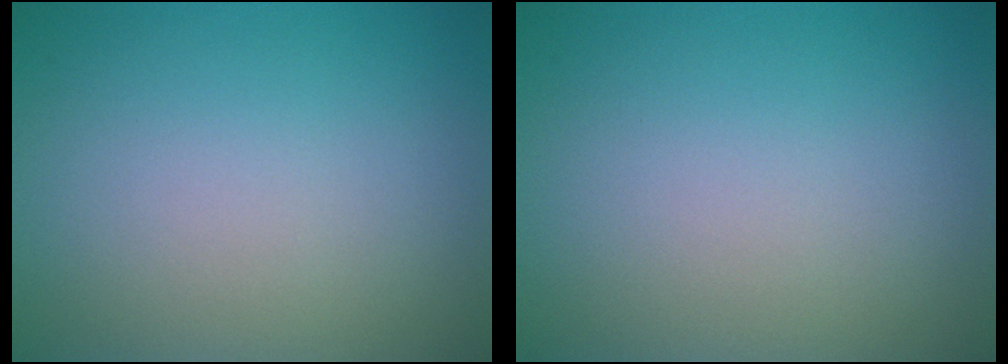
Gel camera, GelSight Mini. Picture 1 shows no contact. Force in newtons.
{"total": 0.0}